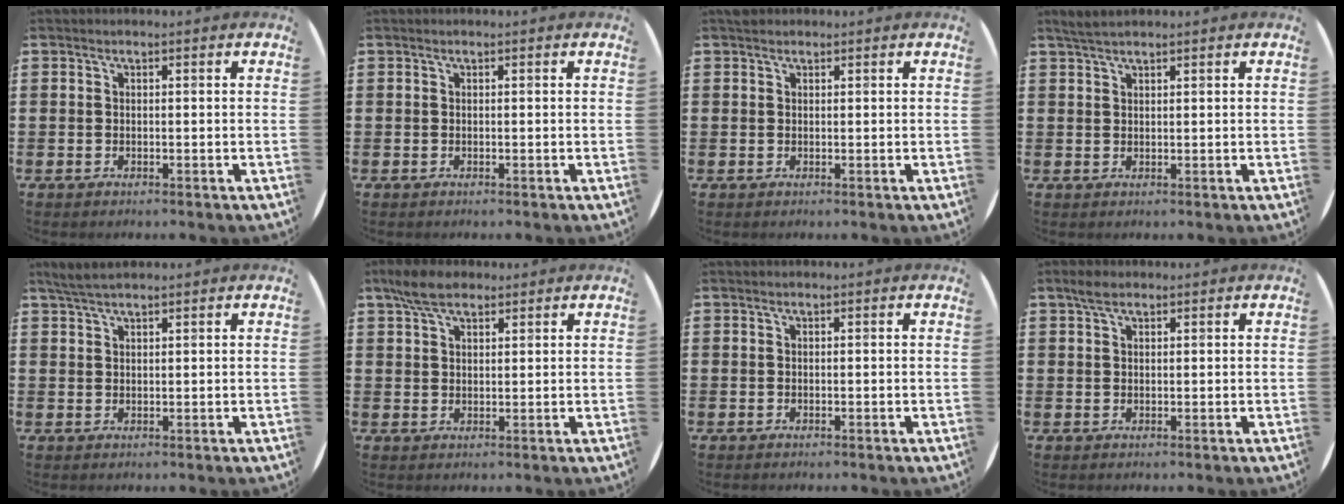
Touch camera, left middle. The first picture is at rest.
{"total": 0.0}
{"total": 0.6, "force": [0.6, 0.3, 0.0], "torque": [0.008, 0.000, 0.009]}
{"total": 1.9, "force": [1.6, 0.2, 0.9], "torque": [-0.020, 0.002, 0.031]}
{"total": 2.7, "force": [2.2, 0.4, 1.3], "torque": [-0.030, 0.004, 0.042]}
{"total": 4.7, "force": [3.7, 1.9, 2.1], "torque": [-0.050, 0.003, 0.069]}
{"total": 0.0}
{"total": 2.0, "force": [1.5, 0.9, 1.0], "torque": [-0.014, 0.003, 0.026]}